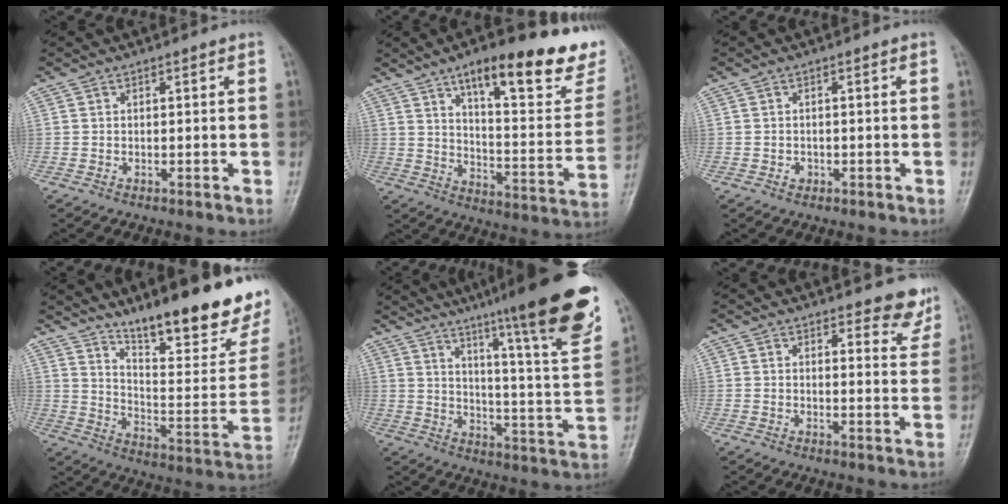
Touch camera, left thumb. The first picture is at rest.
{"total": 25.3, "force": [16.8, 7.2, 17.4], "torque": [-0.197, -0.073, 0.238]}
{"total": 1.0, "force": [-0.3, 0.8, 0.3], "torque": [-0.001, 0.003, -0.004]}
{"total": 26.4, "force": [18.8, 6.5, 17.4], "torque": [-0.215, -0.102, 0.279]}
{"total": 25.2, "force": [17.4, 2.1, 18.1], "torque": [-0.243, -0.079, 0.249]}
{"total": 6.6, "force": [5.9, 2.2, 2.1], "torque": [0.009, -0.041, 0.057]}